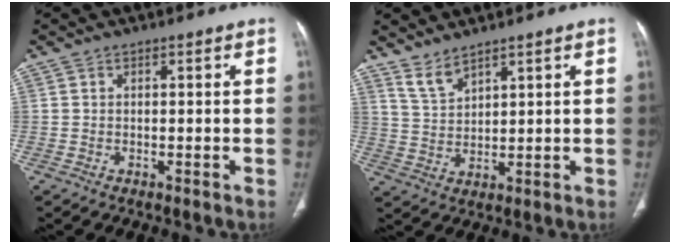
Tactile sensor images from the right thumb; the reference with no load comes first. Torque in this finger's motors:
{"motor_torque": [0.09, 0.25, 0.88, 0.37, 0.07]}